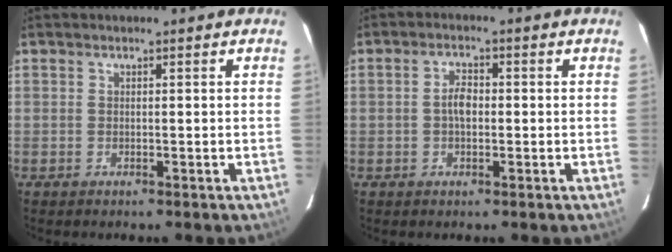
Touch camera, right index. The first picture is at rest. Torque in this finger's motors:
{"motor_torque": [0.41, 0.17, 0.16, 0.07]}